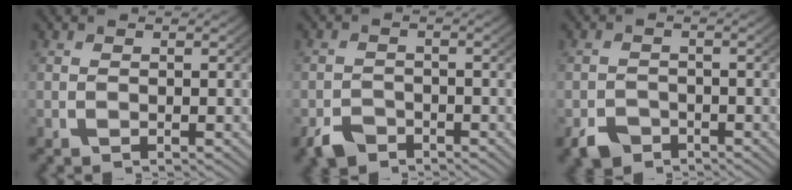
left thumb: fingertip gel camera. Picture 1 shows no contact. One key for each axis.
{"total": 3.2, "fx": -2.6, "fy": 1.7, "fz": 0.7, "tx": -0.013, "ty": -0.016, "tz": -0.043}
{"total": 3.4, "fx": -2.7, "fy": 2.0, "fz": 0.9, "tx": -0.010, "ty": -0.018, "tz": -0.044}